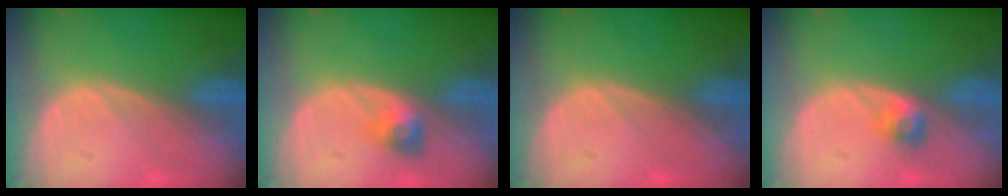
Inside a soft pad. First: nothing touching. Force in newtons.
{"total": 3.0, "press": 2.6, "slide": 1.3}
{"total": 0.0}
{"total": 2.5, "press": 2.2, "slide": 1.2}